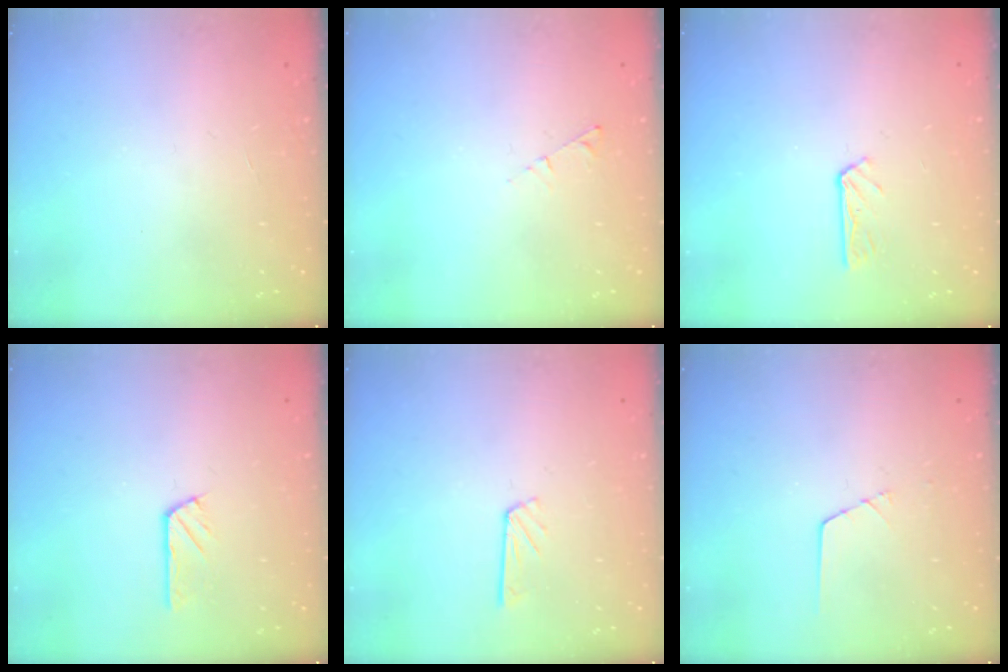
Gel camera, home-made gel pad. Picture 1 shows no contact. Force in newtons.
{"total": 2.9, "press": 2.9, "slide": 0.4}
{"total": 3.9, "press": 3.9, "slide": 0.5}
{"total": 3.0, "press": 3.0, "slide": 0.2}
{"total": 4.6, "press": 4.5, "slide": 0.4}
{"total": 1.3, "press": 1.3, "slide": 0.2}